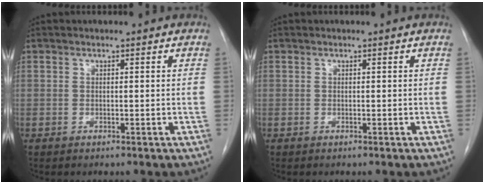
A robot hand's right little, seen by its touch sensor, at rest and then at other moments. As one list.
[{"total": 0.0}]